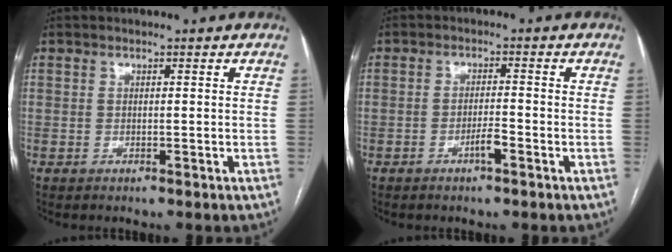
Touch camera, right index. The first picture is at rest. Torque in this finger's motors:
{"motor_torque": [0.38, 0.36, 0.24, 0.05]}